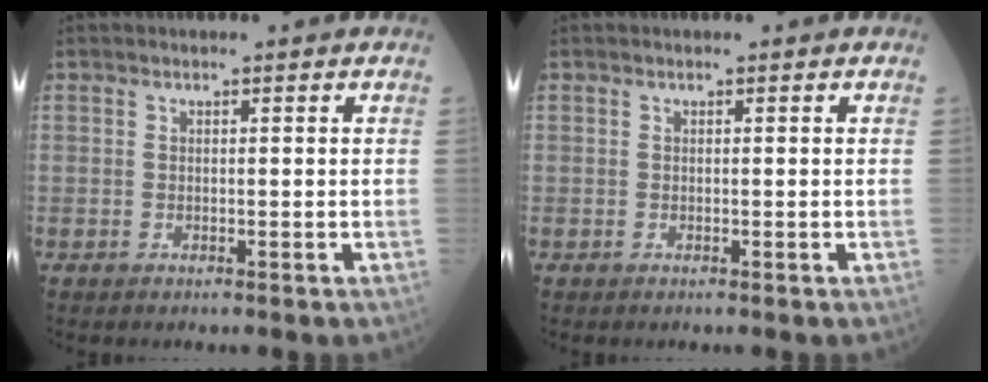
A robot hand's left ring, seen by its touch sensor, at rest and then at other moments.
{"total": 0.0}